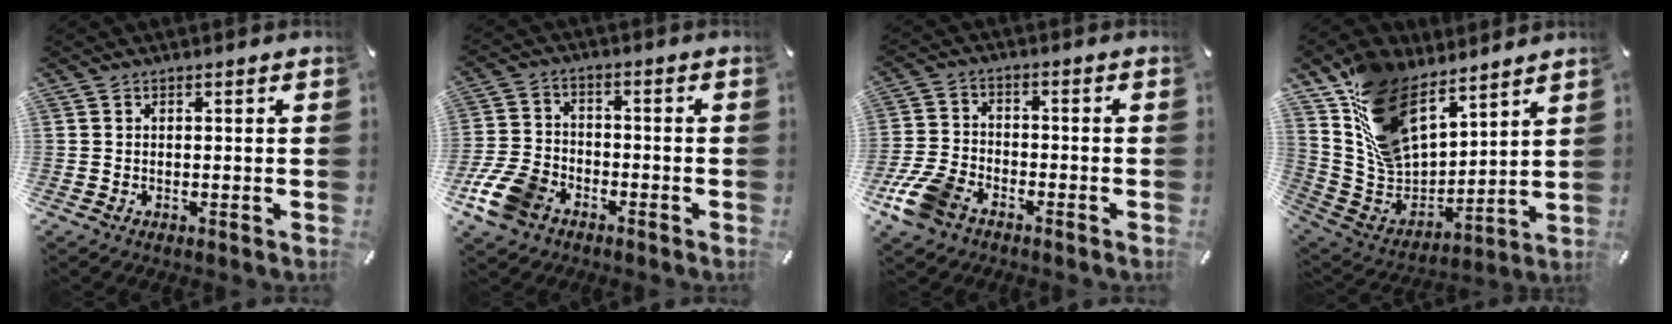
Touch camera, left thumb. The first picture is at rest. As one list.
[{"total": 10.2, "force": [-5.8, 6.6, 5.1], "torque": [-0.121, 0.026, -0.110]}, {"total": 9.3, "force": [-6.0, 5.4, 4.8], "torque": [-0.115, 0.021, -0.117]}, {"total": 16.9, "force": [11.4, 9.8, 7.8], "torque": [-0.162, -0.074, 0.217]}]